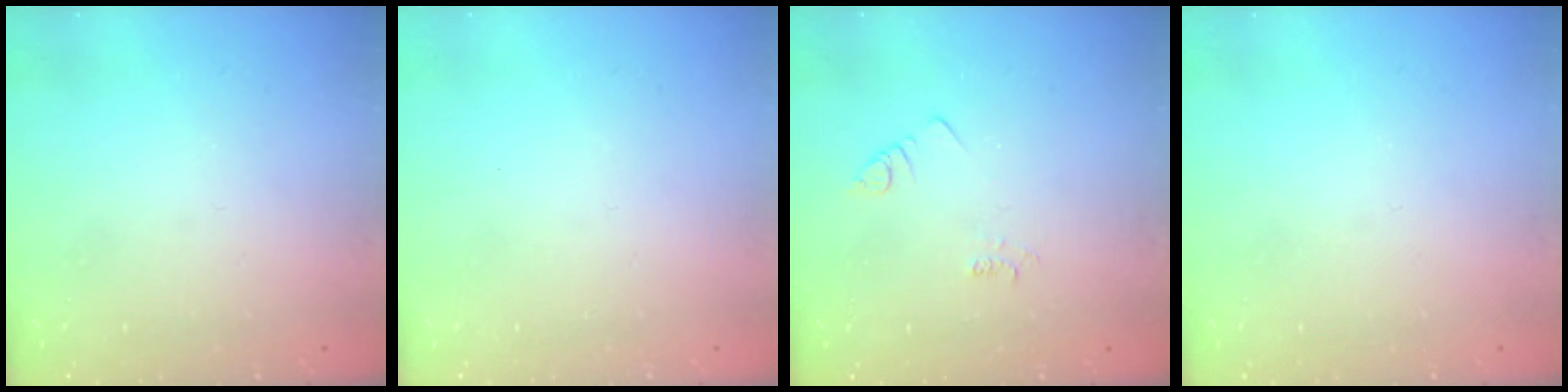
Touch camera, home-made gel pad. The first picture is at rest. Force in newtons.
{"total": 1.6, "press": 1.6, "slide": 0.1}
{"total": 1.9, "press": 1.9, "slide": 0.3}
{"total": 0.0}